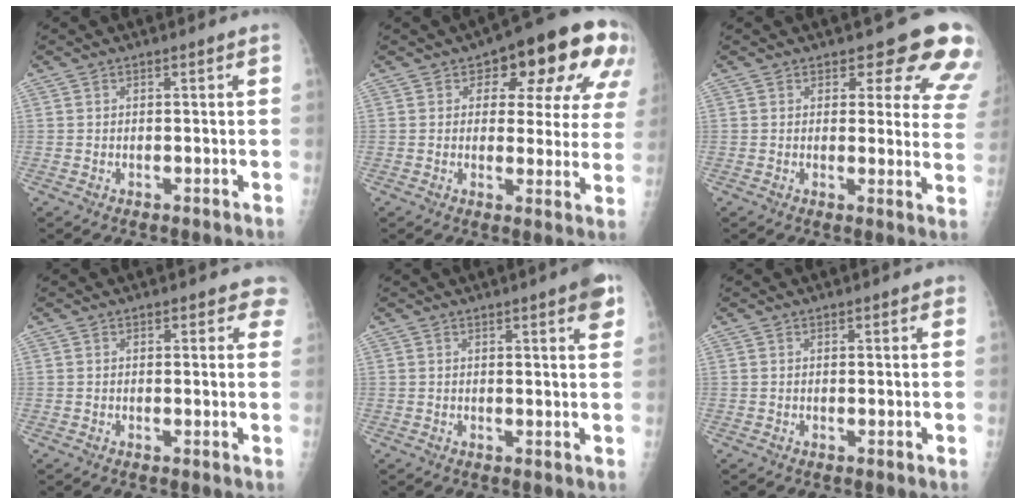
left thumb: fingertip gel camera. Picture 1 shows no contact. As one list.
[{"total": 16.5, "force": [7.1, 8.4, 12.2], "torque": [-0.095, -0.001, 0.085]}, {"total": 12.5, "force": [9.6, 5.2, 6.2], "torque": [-0.017, -0.056, 0.083]}, {"total": 3.2, "force": [2.5, 1.6, 1.2], "torque": [0.023, -0.006, 0.018]}, {"total": 4.8, "force": [2.6, 0.7, 4.0], "torque": [-0.042, -0.007, 0.028]}, {"total": 1.2, "force": [0.8, 0.5, 0.7], "torque": [-0.001, -0.001, 0.007]}]